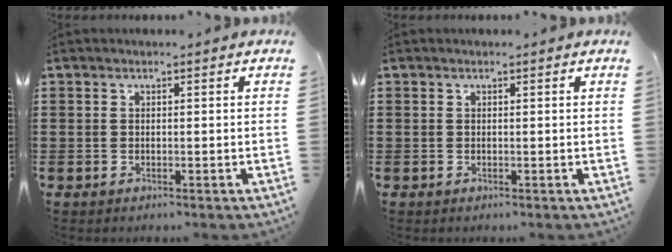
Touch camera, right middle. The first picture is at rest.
{"total": 0.0}